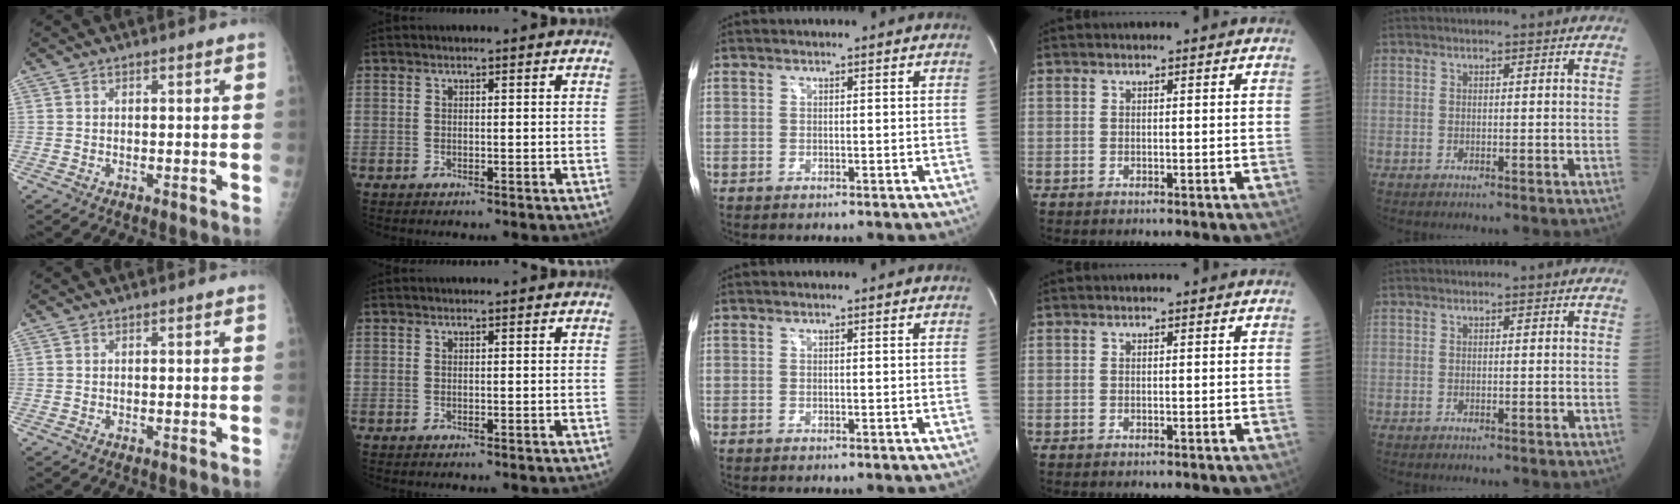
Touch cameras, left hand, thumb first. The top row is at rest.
{}